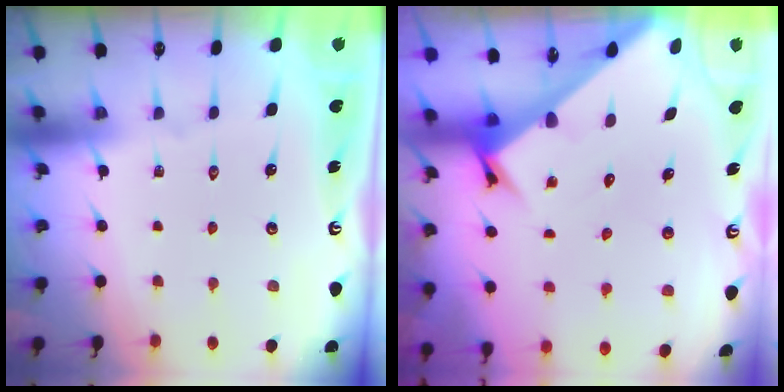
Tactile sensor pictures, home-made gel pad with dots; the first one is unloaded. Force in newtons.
{"total": 2.8, "press": 2.8, "slide": 0.2}